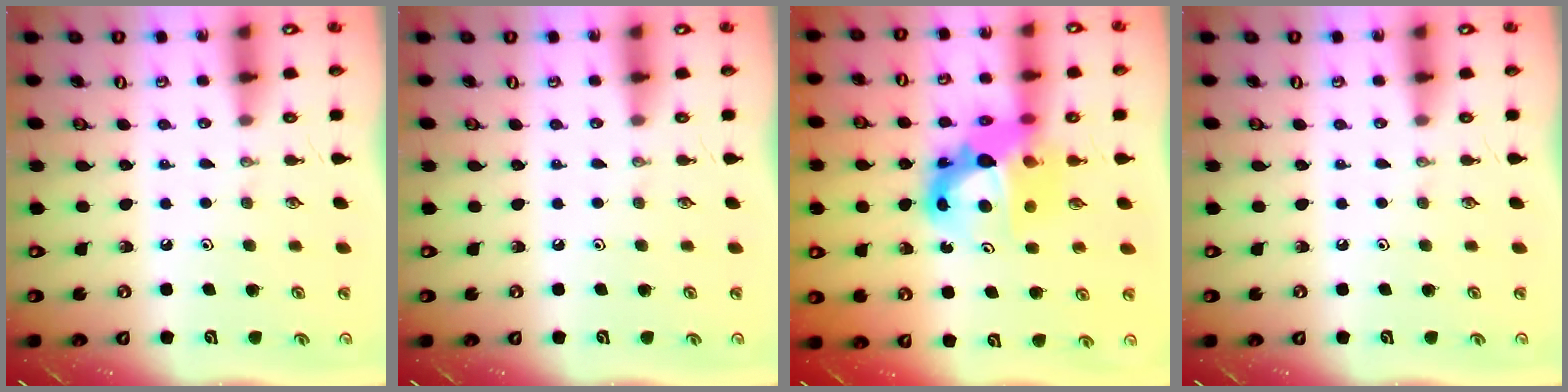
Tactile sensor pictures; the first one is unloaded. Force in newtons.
{"total": 0.0}
{"total": 14.0, "press": 13.9, "slide": 1.0}
{"total": 0.0}